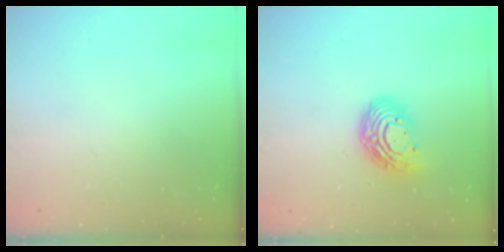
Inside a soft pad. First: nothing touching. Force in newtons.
{"total": 12.8, "press": 12.8, "slide": 1.1}